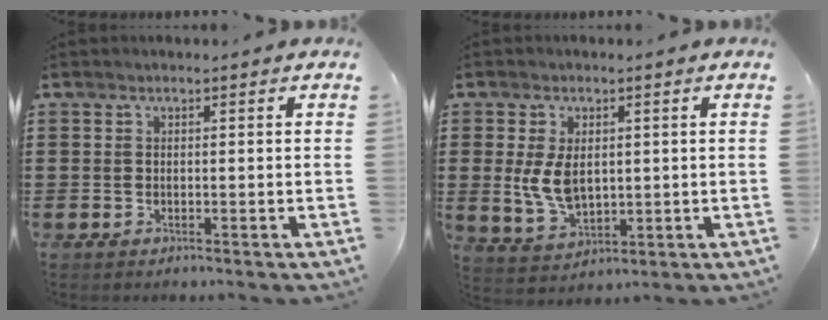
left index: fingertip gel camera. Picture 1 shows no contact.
{"total": 6.5, "force": [0.7, 4.1, 5.0], "torque": [-0.128, 0.000, 0.007]}